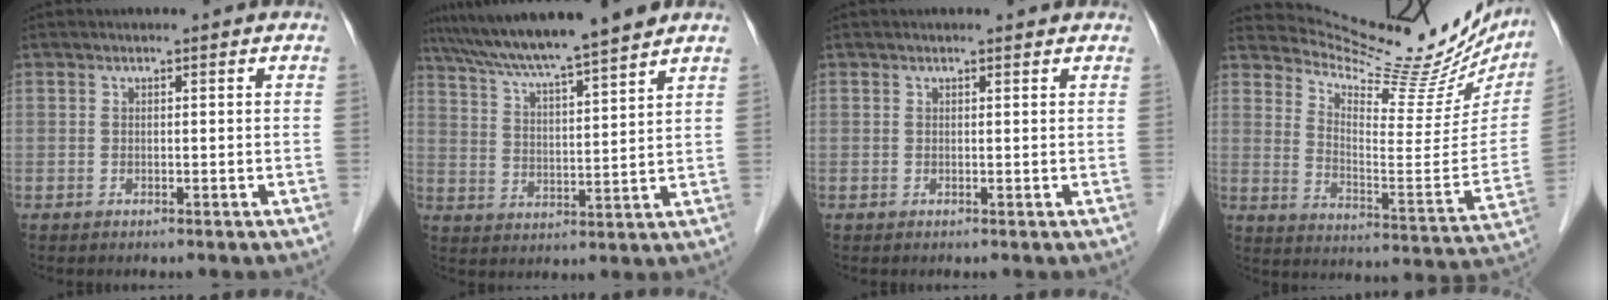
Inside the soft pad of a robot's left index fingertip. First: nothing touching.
{"total": 13.8, "force": [12.0, -0.8, 6.7], "torque": [-0.120, 0.019, 0.192]}
{"total": 1.1, "force": [1.0, 0.2, 0.3], "torque": [-0.012, 0.003, 0.012]}
{"total": 23.1, "force": [21.4, 5.2, 7.1], "torque": [-0.100, -0.065, 0.281]}